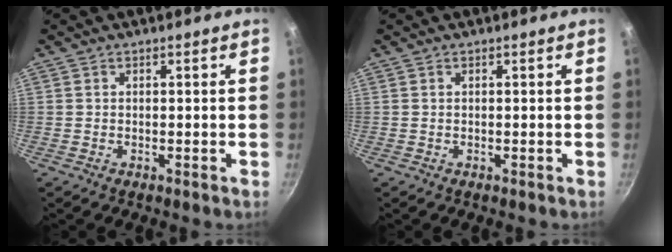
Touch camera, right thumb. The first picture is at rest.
{"total": 0.0}